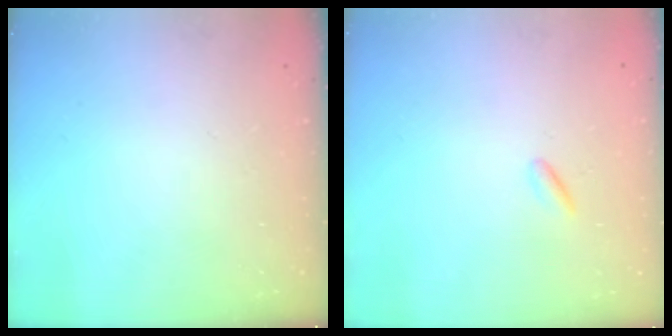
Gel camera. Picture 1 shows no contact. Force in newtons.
{"total": 1.2, "press": 1.0, "slide": 0.6}